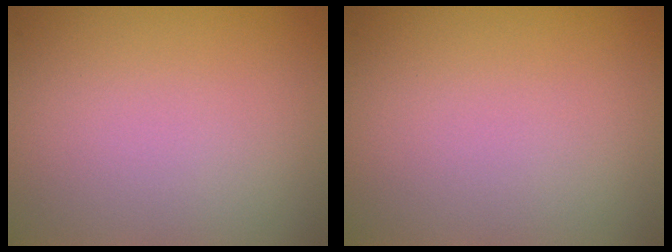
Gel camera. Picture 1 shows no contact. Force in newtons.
{"total": 0.0}